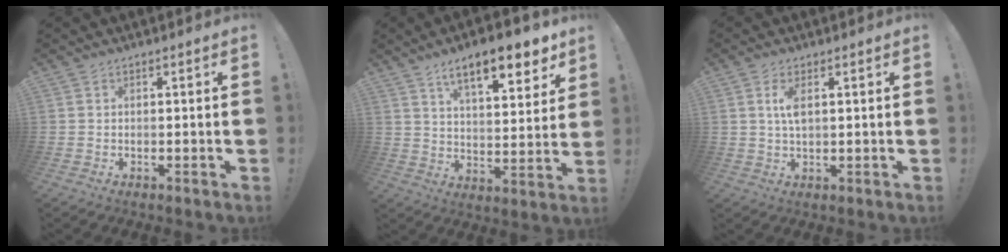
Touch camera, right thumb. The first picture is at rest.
{"total": 14.1, "force": [9.3, 4.2, 9.7], "torque": [-0.146, -0.056, 0.150]}
{"total": 9.0, "force": [1.3, 5.6, 6.9], "torque": [-0.126, 0.006, 0.024]}